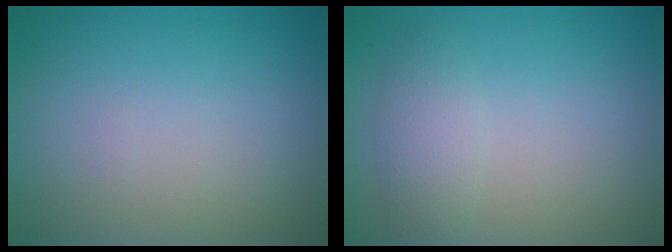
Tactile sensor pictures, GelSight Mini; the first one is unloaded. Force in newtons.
{"total": 2.1, "press": 2.1, "slide": 0.1}